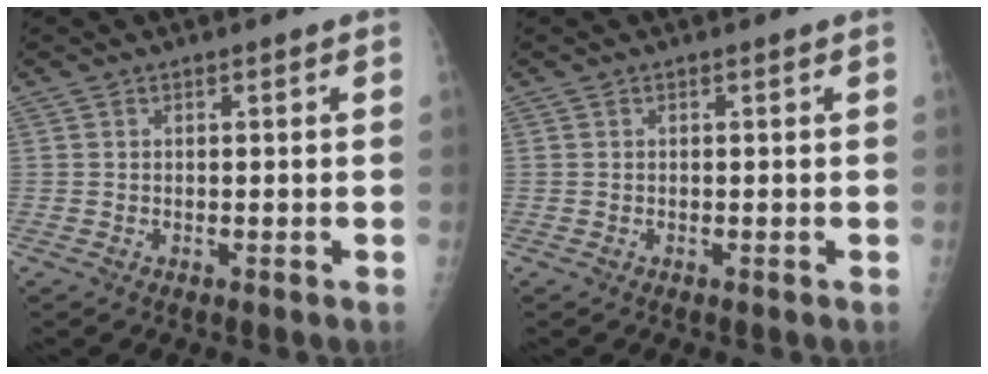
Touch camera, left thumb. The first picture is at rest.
{"total": 0.0}